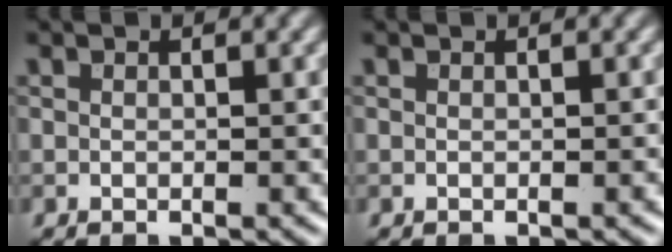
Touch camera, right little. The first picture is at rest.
{"total": 0.0}